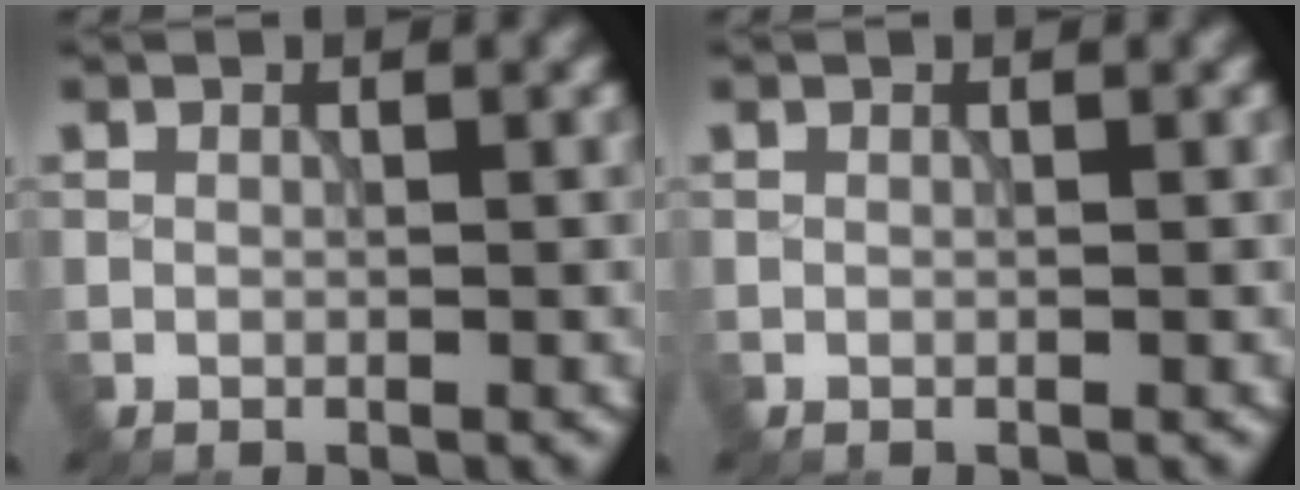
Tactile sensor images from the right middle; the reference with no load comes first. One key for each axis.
{"total": 0.0}